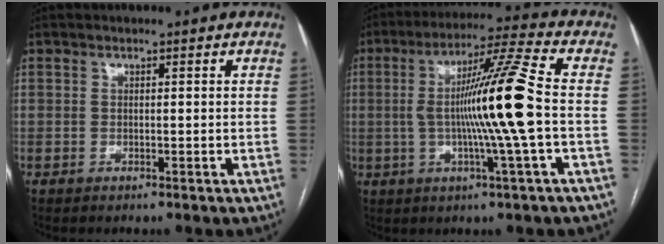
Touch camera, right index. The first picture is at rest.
{"total": 14.2, "force": [-0.9, -1.7, 14.1], "torque": [-0.250, 0.000, -0.022]}